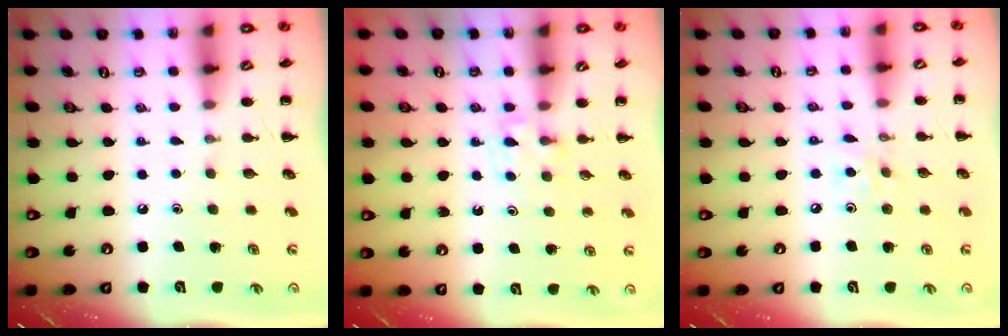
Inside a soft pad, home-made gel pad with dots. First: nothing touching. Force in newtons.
{"total": 4.8, "press": 4.6, "slide": 1.4}
{"total": 3.0, "press": 2.9, "slide": 0.9}